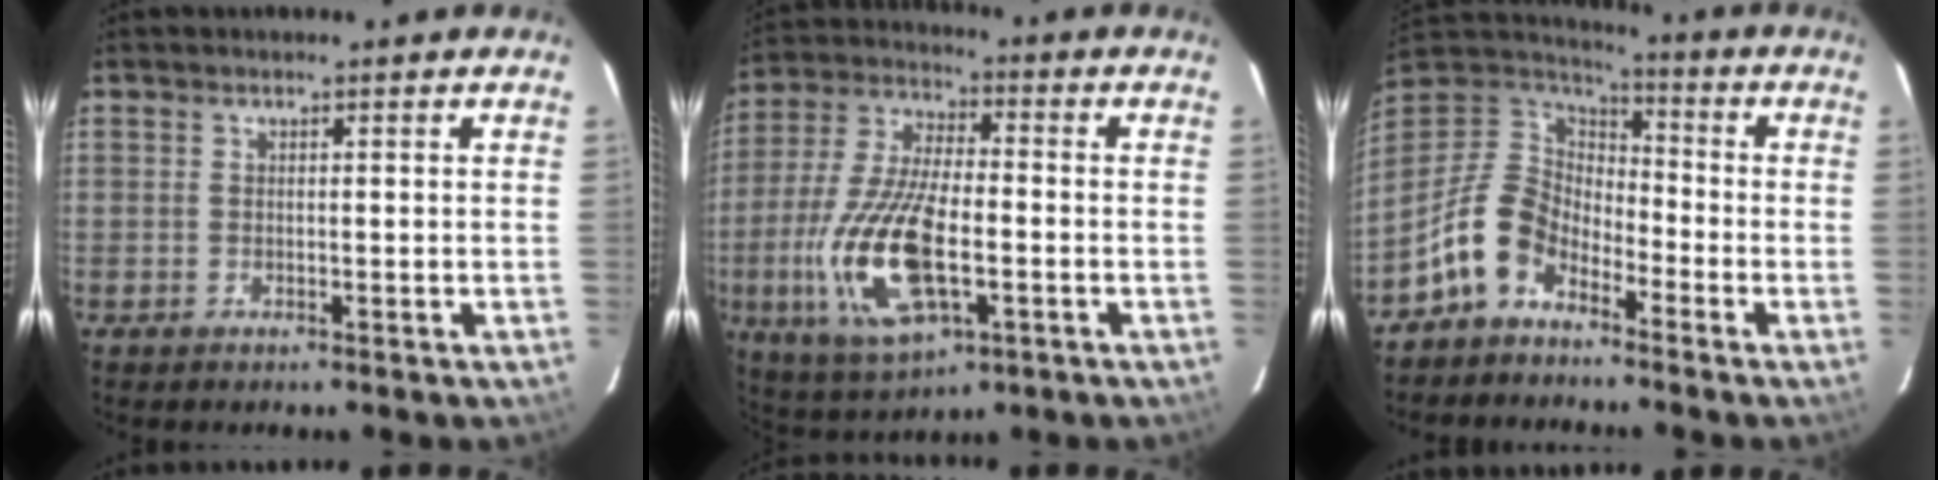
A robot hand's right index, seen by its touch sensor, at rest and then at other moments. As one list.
[{"total": 18.5, "force": [-4.9, 7.7, 16.1], "torque": [-0.349, -0.015, -0.086]}, {"total": 11.5, "force": [-7.0, 7.2, 5.6], "torque": [-0.122, 0.026, -0.141]}]